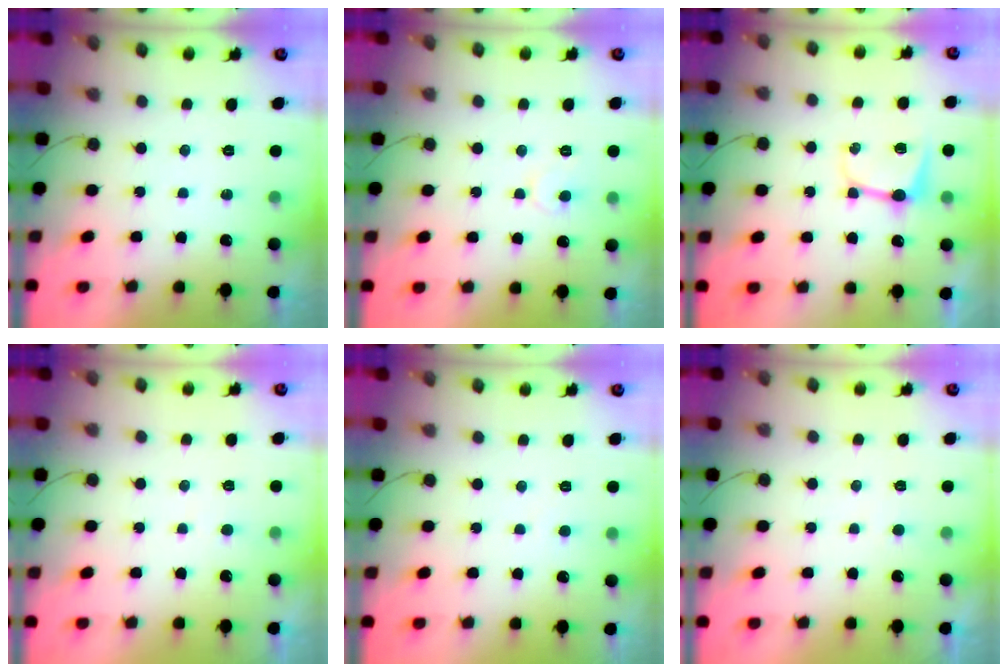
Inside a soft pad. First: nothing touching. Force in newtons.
{"total": 5.5, "press": 5.4, "slide": 0.5}
{"total": 7.2, "press": 7.1, "slide": 0.7}
{"total": 2.0, "press": 2.0, "slide": 0.1}
{"total": 2.5, "press": 2.5, "slide": 0.2}
{"total": 1.6, "press": 1.6, "slide": 0.2}